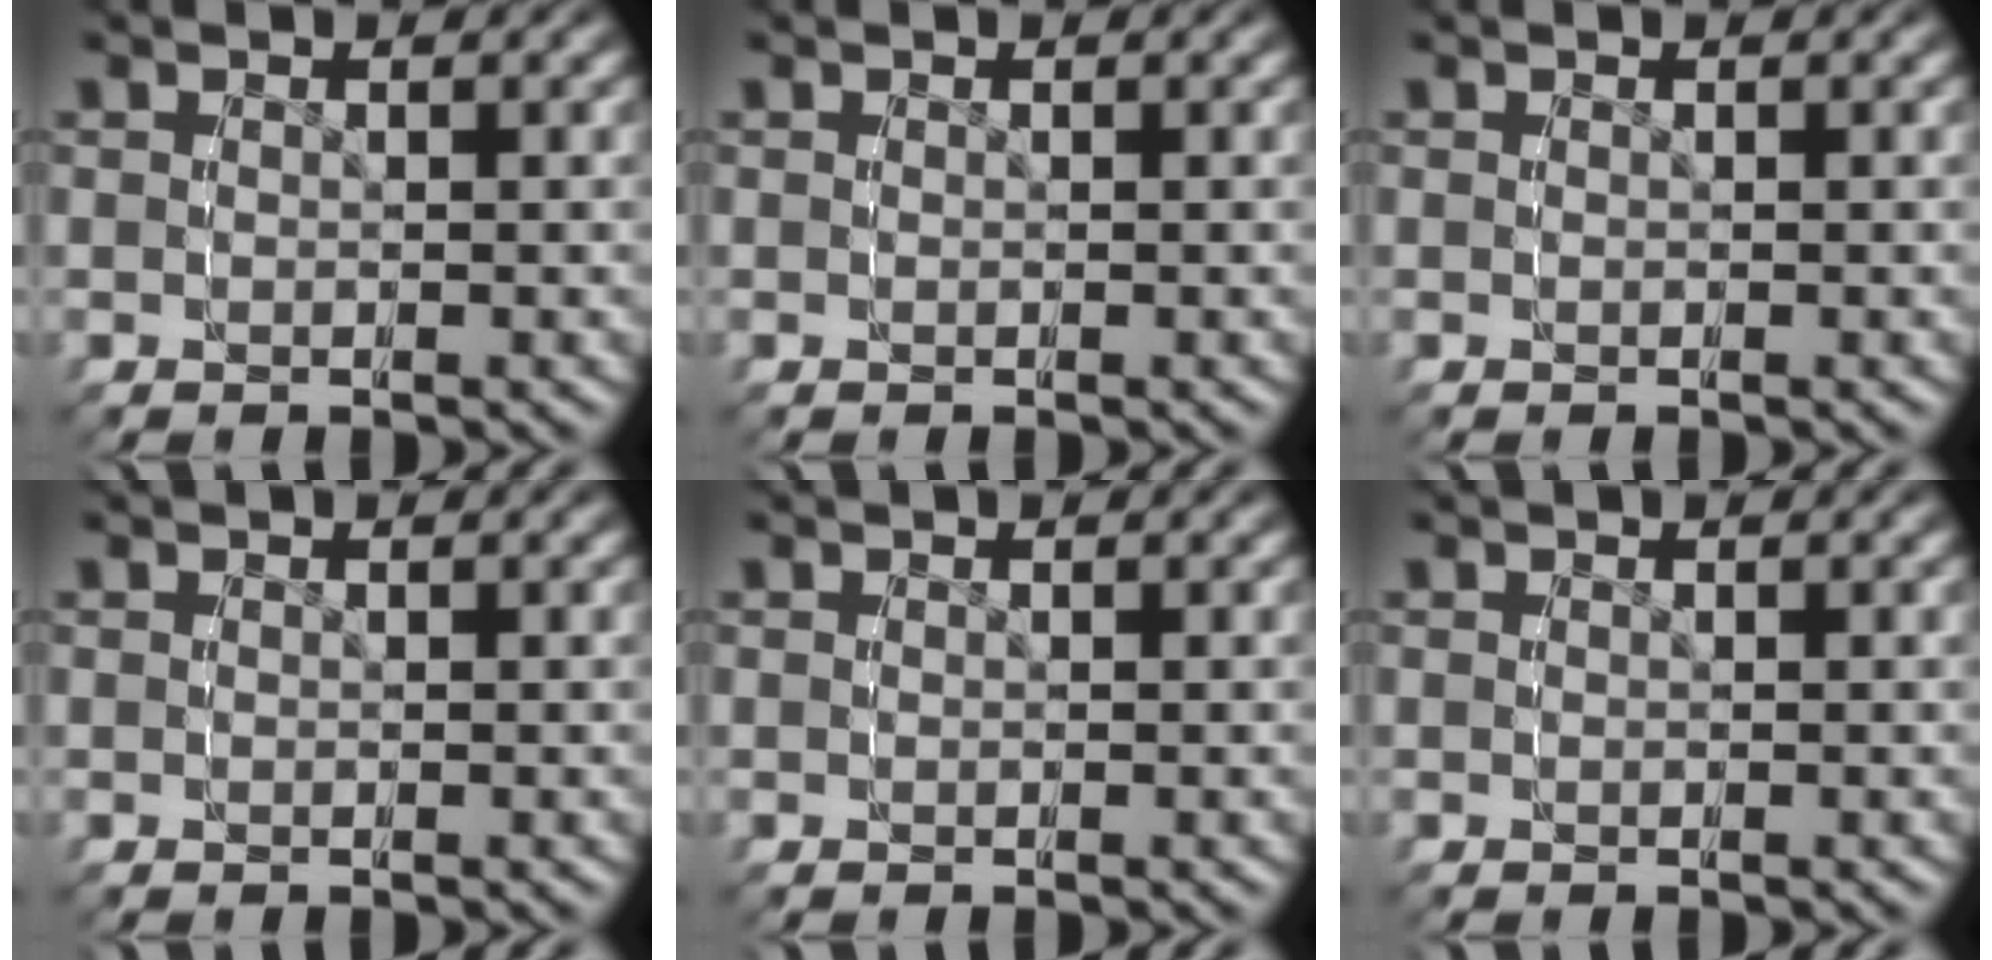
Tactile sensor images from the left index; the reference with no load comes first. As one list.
[{"total": 0.0}, {"total": 0.0}, {"total": 0.0}, {"total": 0.0}, {"total": 0.0}]